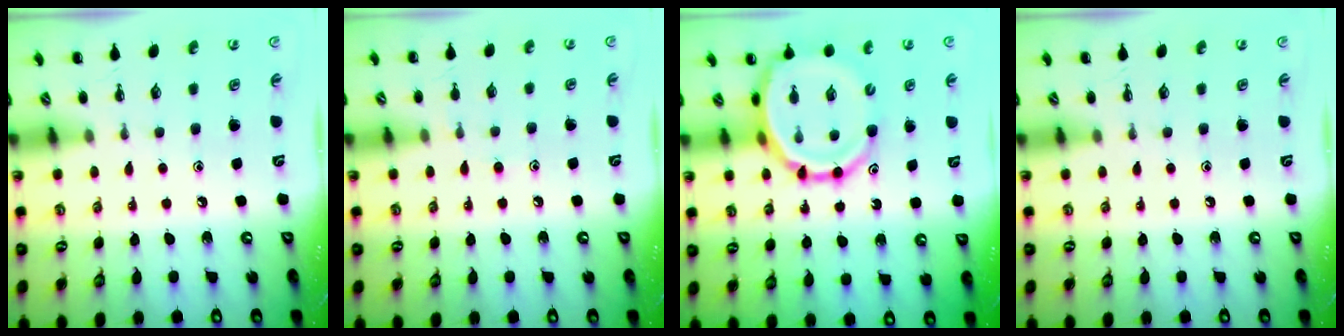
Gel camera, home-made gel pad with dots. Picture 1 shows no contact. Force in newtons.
{"total": 6.1, "press": 5.7, "slide": 2.1}
{"total": 14.0, "press": 13.4, "slide": 3.8}
{"total": 0.0}